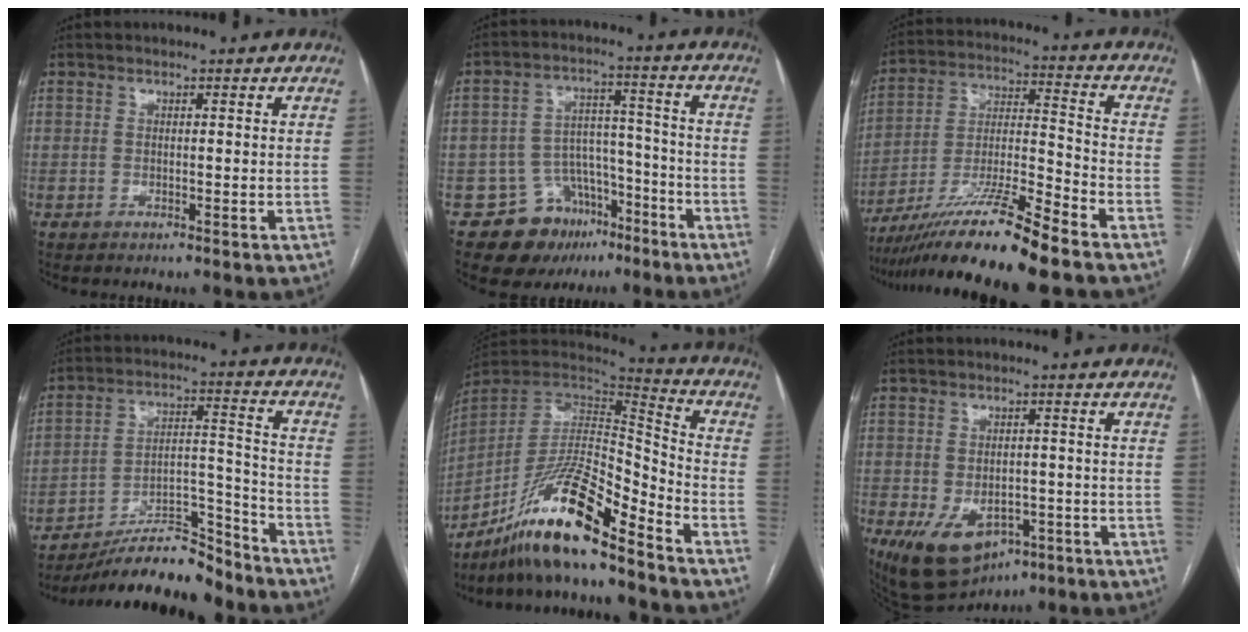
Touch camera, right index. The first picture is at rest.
{"total": 10.7, "force": [-6.9, 7.6, 3.1], "torque": [-0.038, 0.053, -0.099]}
{"total": 16.2, "force": [-12.6, -0.8, 10.3], "torque": [-0.200, -0.020, -0.226]}
{"total": 16.1, "force": [-14.3, 3.2, 6.5], "torque": [-0.107, 0.034, -0.240]}
{"total": 16.7, "force": [-12.4, 2.0, 11.0], "torque": [-0.203, 0.006, -0.226]}
{"total": 10.9, "force": [-5.6, 6.7, 6.6], "torque": [-0.110, -0.003, -0.074]}